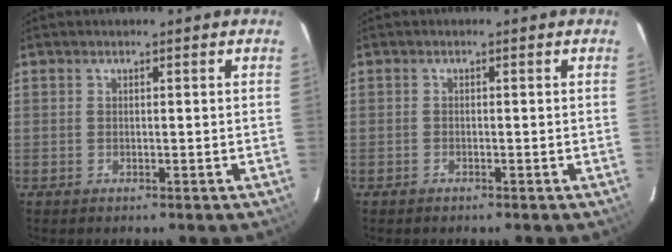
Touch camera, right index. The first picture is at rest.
{"total": 0.6, "force": [-0.5, 0.2, 0.0], "torque": [-0.002, 0.002, -0.010]}